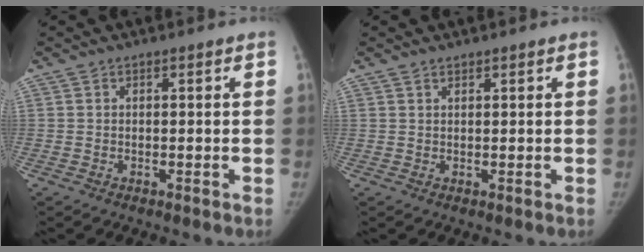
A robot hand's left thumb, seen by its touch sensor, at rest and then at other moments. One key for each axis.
{"total": 0.8, "fx": 0.7, "fy": 0.2, "fz": 0.2, "tx": -0.004, "ty": -0.005, "tz": 0.013}